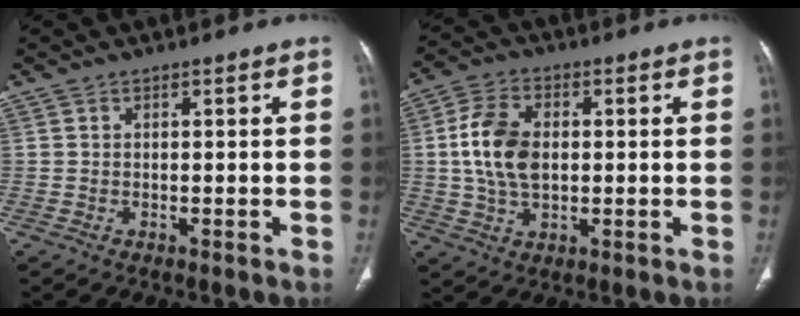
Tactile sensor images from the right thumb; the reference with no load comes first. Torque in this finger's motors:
{"motor_torque": [1.50, 1.47, 1.14, -0.48, 0.11]}